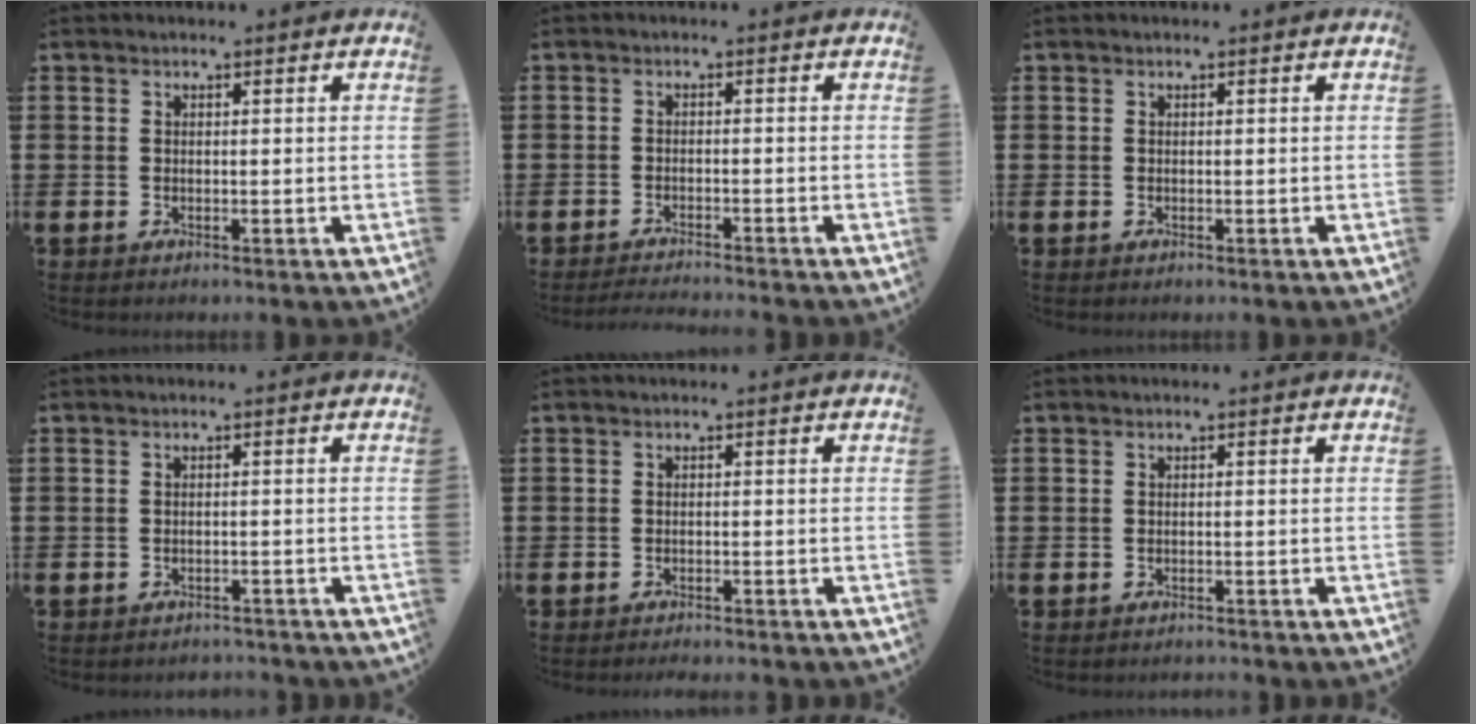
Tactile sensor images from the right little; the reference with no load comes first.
{"total": 1.5, "force": [-1.4, -0.2, 0.3], "torque": [-0.005, 0.001, -0.028]}
{"total": 0.0}
{"total": 1.1, "force": [-1.1, 0.1, 0.0], "torque": [-0.004, 0.002, -0.023]}
{"total": 0.9, "force": [-0.9, -0.1, 0.0], "torque": [-0.002, 0.000, -0.019]}
{"total": 0.6, "force": [-0.6, 0.0, 0.0], "torque": [-0.001, -0.001, -0.012]}